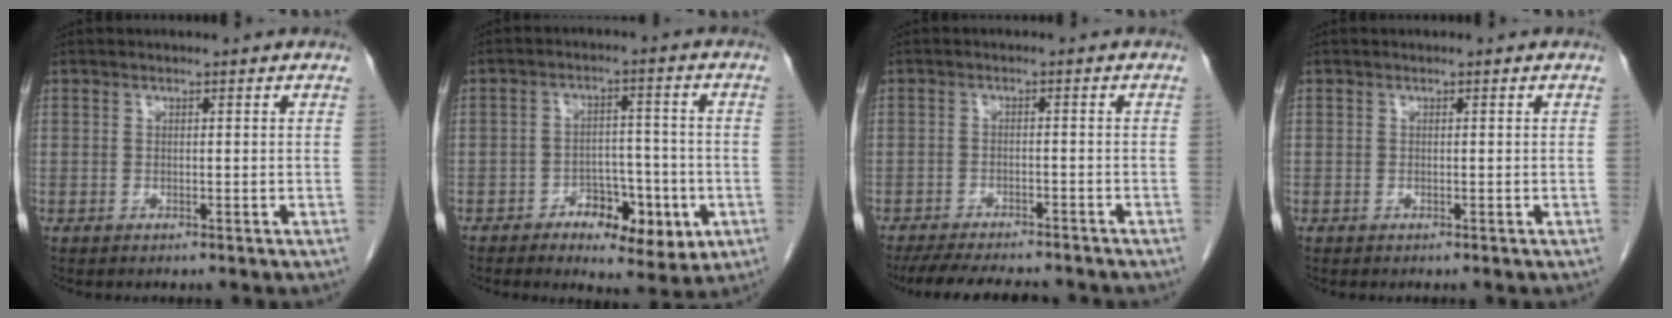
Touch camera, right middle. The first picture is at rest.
{"total": 8.9, "force": [-3.8, 4.3, 6.8], "torque": [-0.092, 0.008, -0.051]}
{"total": 11.5, "force": [-10.2, 2.3, 4.7], "torque": [-0.074, -0.008, -0.143]}
{"total": 0.0}